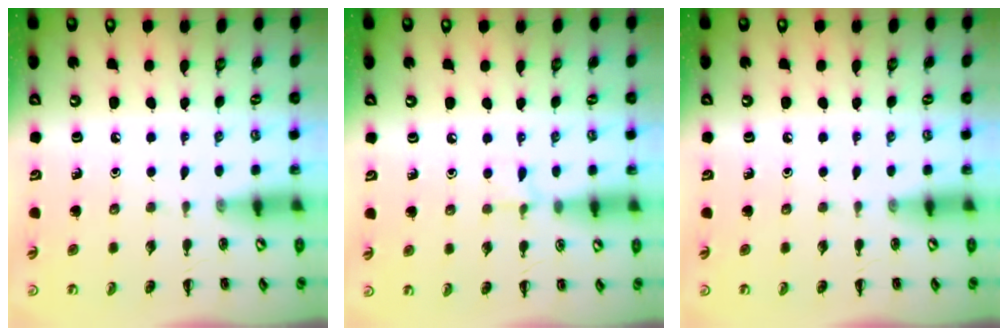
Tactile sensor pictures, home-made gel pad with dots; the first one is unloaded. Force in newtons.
{"total": 4.8, "press": 4.6, "slide": 1.6}
{"total": 0.0}